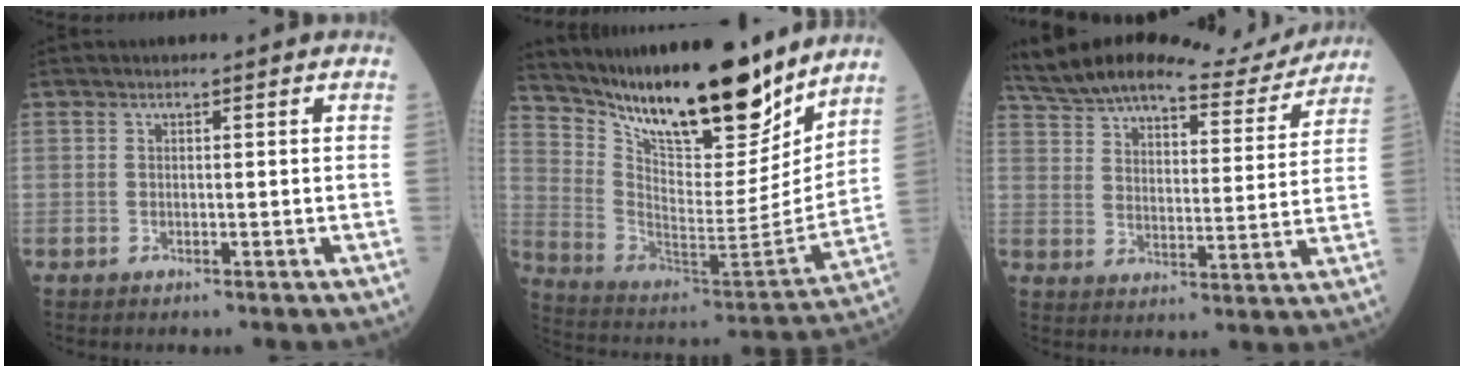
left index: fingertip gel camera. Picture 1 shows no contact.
{"total": 26.7, "force": [21.6, 6.5, 14.4], "torque": [-0.248, -0.032, 0.339]}
{"total": 21.5, "force": [19.7, 4.4, 7.6], "torque": [-0.137, -0.002, 0.279]}